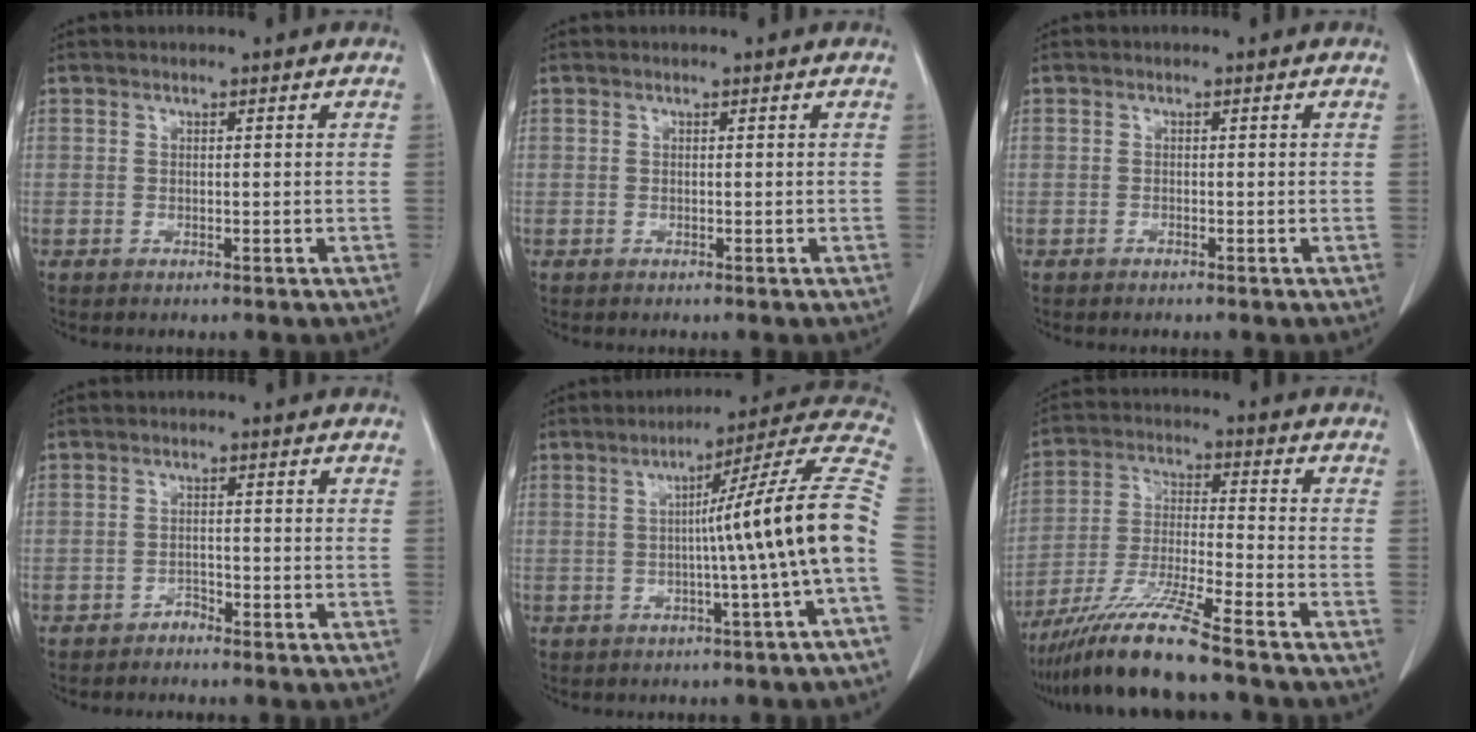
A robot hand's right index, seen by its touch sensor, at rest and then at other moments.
{"total": 0.0}
{"total": 0.0}
{"total": 1.3, "force": [-1.2, 0.4, 0.1], "torque": [0.001, 0.002, -0.022]}
{"total": 14.8, "force": [-1.7, -2.3, 14.5], "torque": [-0.179, 0.025, -0.032]}
{"total": 12.7, "force": [-10.0, -0.9, 7.9], "torque": [-0.153, -0.026, -0.184]}